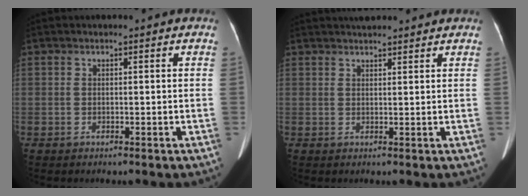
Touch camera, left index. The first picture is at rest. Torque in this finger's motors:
{"motor_torque": [0.70, -0.91, 0.08, 0.04]}